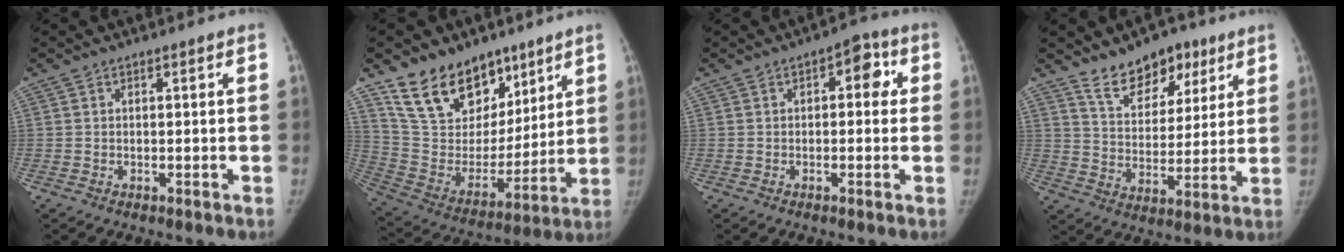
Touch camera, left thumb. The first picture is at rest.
{"total": 20.3, "force": [13.5, 12.5, 8.4], "torque": [-0.094, -0.071, 0.246]}
{"total": 5.4, "force": [1.0, 3.1, 4.3], "torque": [-0.023, 0.013, 0.001]}
{"total": 12.0, "force": [8.2, 7.0, 5.2], "torque": [-0.044, -0.047, 0.140]}